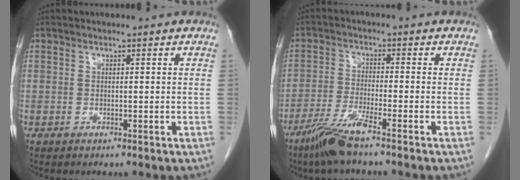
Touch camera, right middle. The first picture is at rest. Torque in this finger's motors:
{"motor_torque": [0.83, -0.59, 0.28, 0.08]}